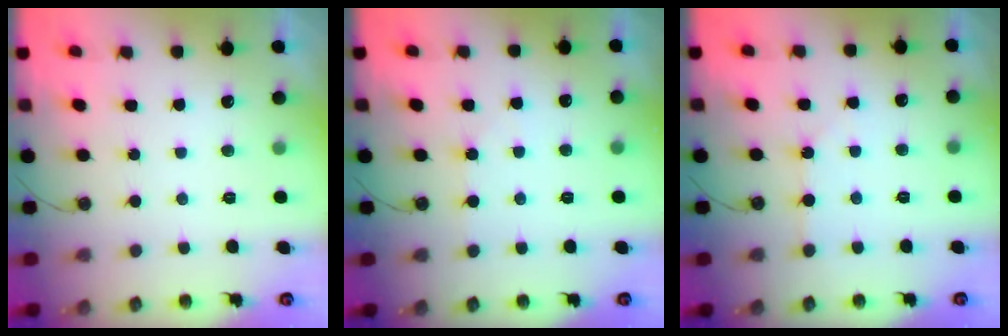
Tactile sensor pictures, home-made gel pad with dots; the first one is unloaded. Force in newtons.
{"total": 2.1, "press": 2.0, "slide": 0.5}
{"total": 3.4, "press": 3.4, "slide": 0.5}